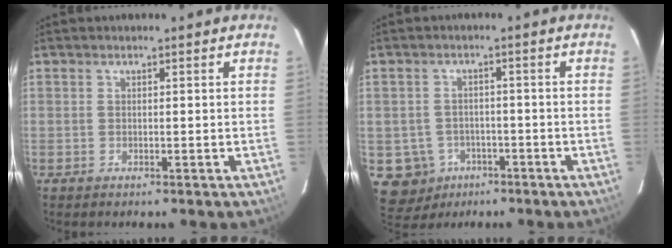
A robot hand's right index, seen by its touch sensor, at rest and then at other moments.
{"total": 7.9, "force": [-3.6, 6.9, 1.5], "torque": [-0.059, 0.018, -0.043]}